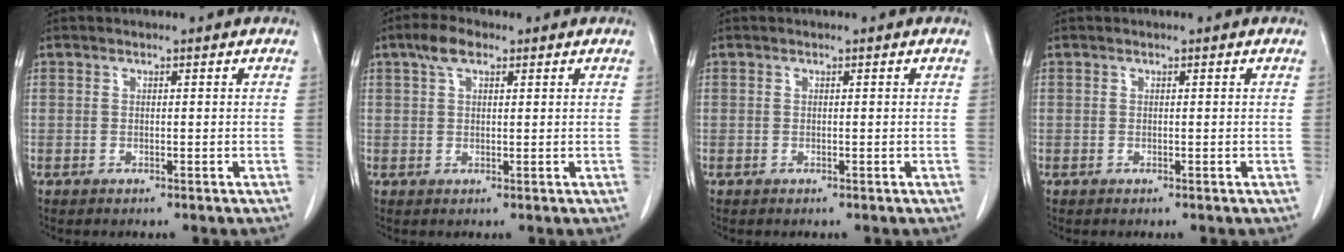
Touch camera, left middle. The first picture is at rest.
{"total": 3.6, "force": [2.1, 1.5, 2.4], "torque": [-0.051, 0.012, 0.040]}
{"total": 0.0}
{"total": 0.0}